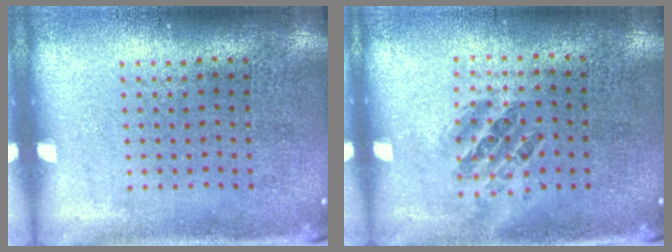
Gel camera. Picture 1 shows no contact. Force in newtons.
{"total": 1.0, "press": 0.9, "slide": 0.5}